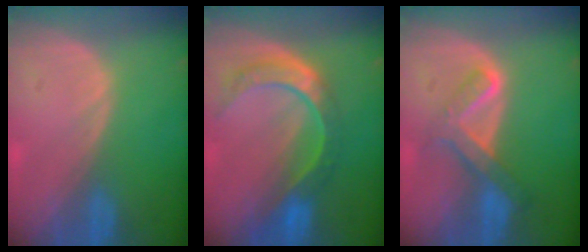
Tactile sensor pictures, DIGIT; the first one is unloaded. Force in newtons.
{"total": 8.8, "press": 7.4, "slide": 4.7}
{"total": 6.7, "press": 5.7, "slide": 3.5}